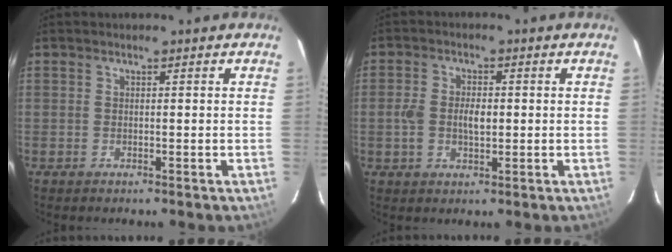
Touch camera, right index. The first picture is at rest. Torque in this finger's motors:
{"motor_torque": [0.16, 0.01, 0.18, 0.09]}